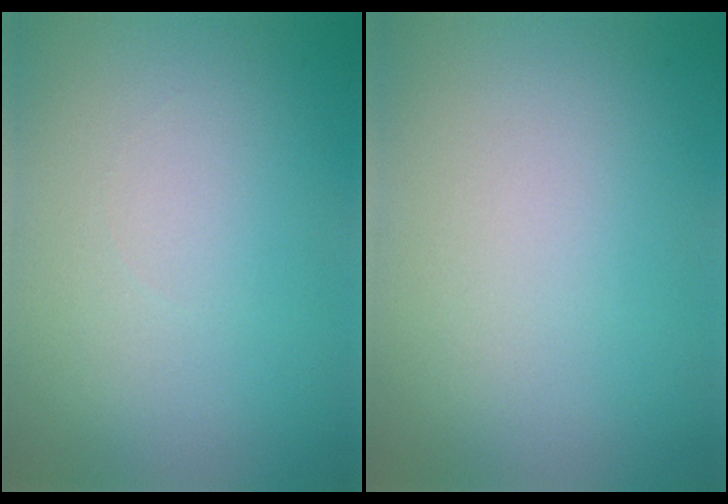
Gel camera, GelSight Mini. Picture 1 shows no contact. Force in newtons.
{"total": 0.0}